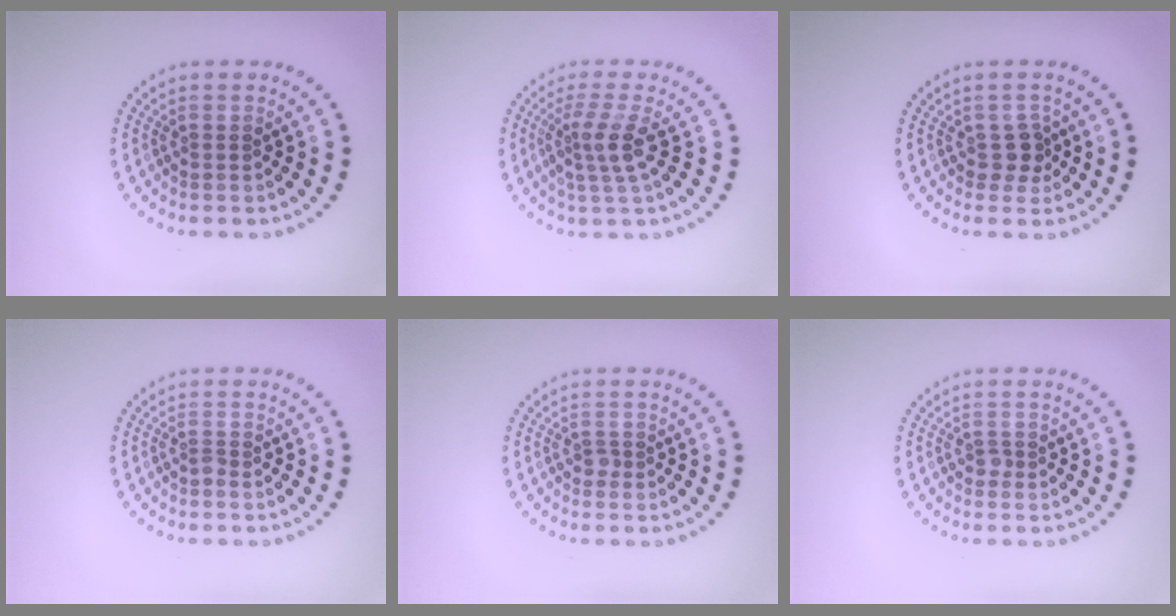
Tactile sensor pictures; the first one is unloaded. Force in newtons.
{"total": 3.0, "press": 2.3, "slide": 1.9}
{"total": 1.7, "press": 1.5, "slide": 0.9}
{"total": 0.6, "press": 0.5, "slide": 0.4}
{"total": 0.8, "press": 0.5, "slide": 0.6}
{"total": 0.8, "press": 0.5, "slide": 0.6}